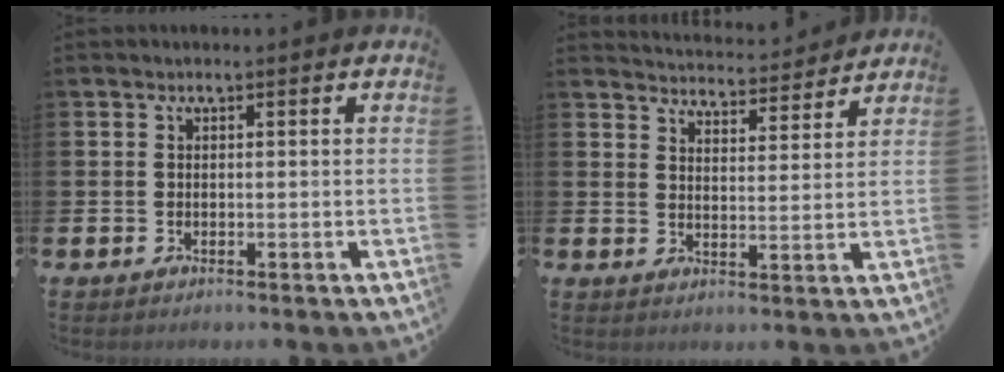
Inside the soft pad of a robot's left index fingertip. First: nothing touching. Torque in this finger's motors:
{"motor_torque": [0.78, -0.78, 0.05, 0.03]}